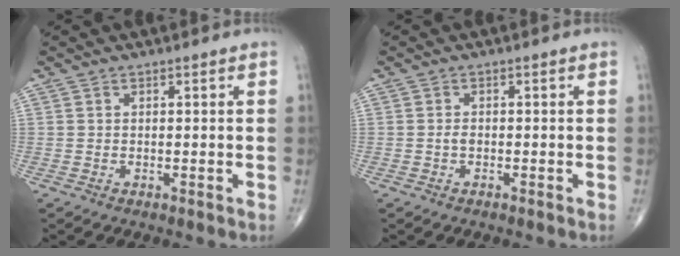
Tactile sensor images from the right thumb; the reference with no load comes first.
{"total": 1.0, "force": [-0.4, 0.5, 0.8], "torque": [-0.011, 0.002, -0.009]}